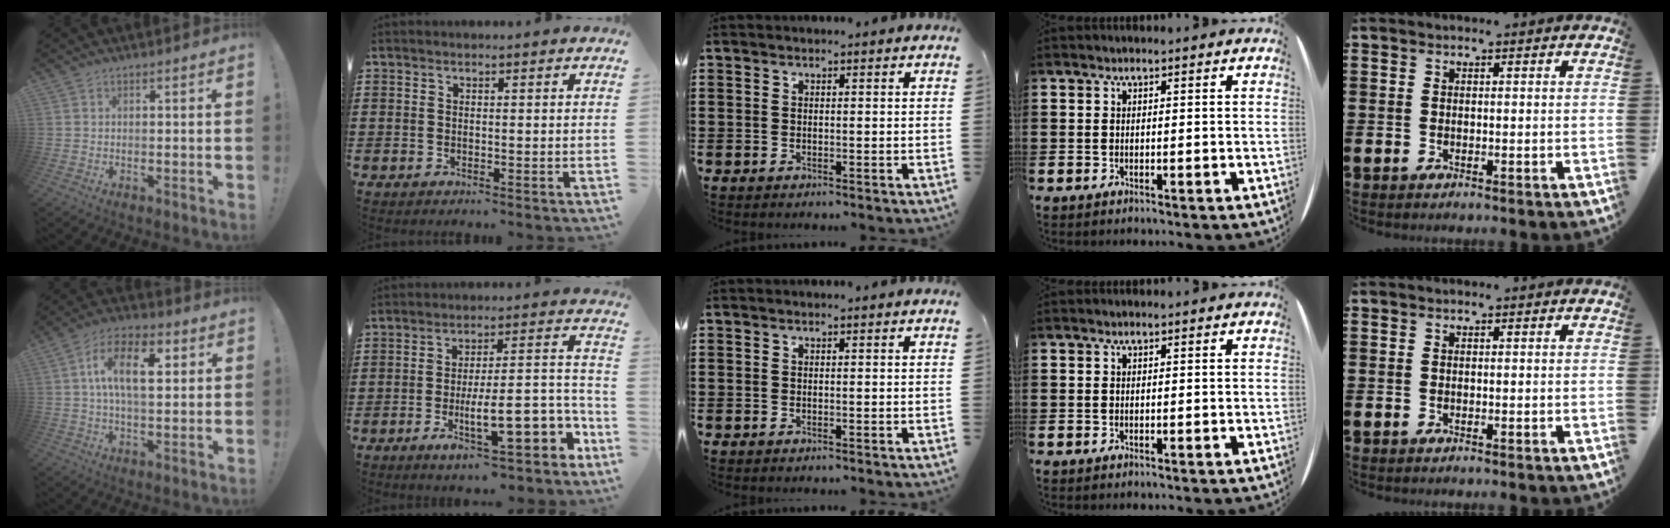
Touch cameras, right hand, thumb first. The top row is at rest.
{"thumb": {"total": 13.7, "force": [3.1, 7.1, 11.3], "torque": [-0.185, 0.011, 0.051]}, "index": {"total": 14.9, "force": [-6.1, 4.9, 12.6], "torque": [-0.178, -0.005, -0.098]}}